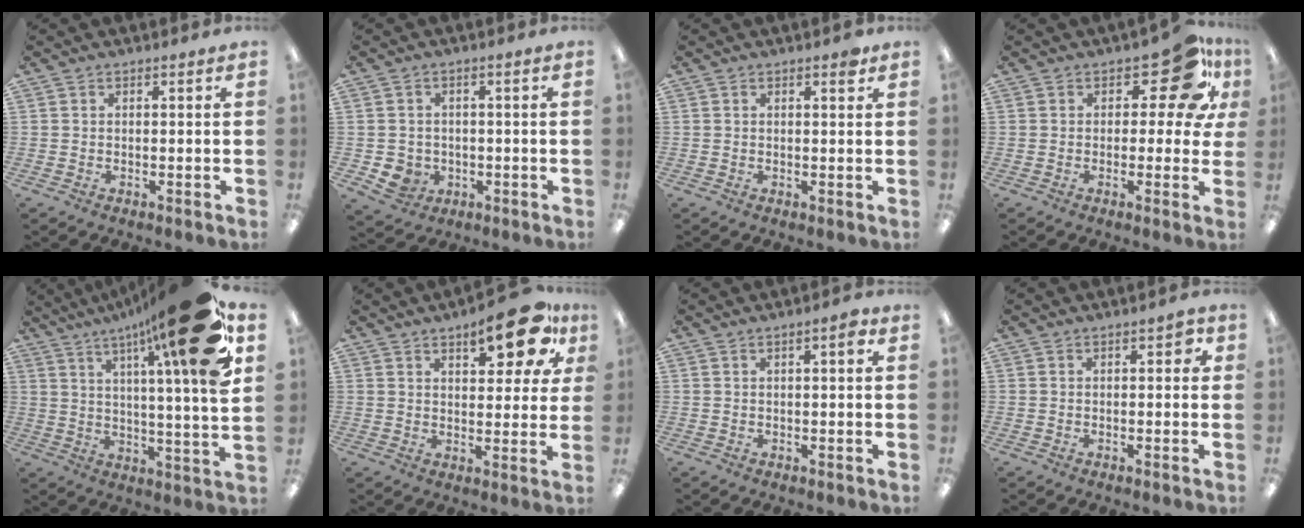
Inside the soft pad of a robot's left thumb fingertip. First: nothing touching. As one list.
[{"total": 4.4, "force": [-1.2, 4.1, 1.0], "torque": [-0.035, 0.008, -0.021]}, {"total": 1.5, "force": [1.0, 0.5, 1.0], "torque": [-0.008, -0.004, 0.014]}, {"total": 12.1, "force": [6.4, 5.6, 8.6], "torque": [-0.109, -0.034, 0.108]}, {"total": 24.8, "force": [13.7, 3.7, 20.4], "torque": [-0.295, -0.075, 0.203]}, {"total": 13.4, "force": [8.0, 5.1, 9.6], "torque": [-0.117, -0.037, 0.127]}, {"total": 2.5, "force": [1.1, 0.5, 2.2], "torque": [-0.030, 0.000, 0.014]}, {"total": 2.8, "force": [0.6, 1.4, 2.4], "torque": [-0.032, 0.002, 0.007]}]